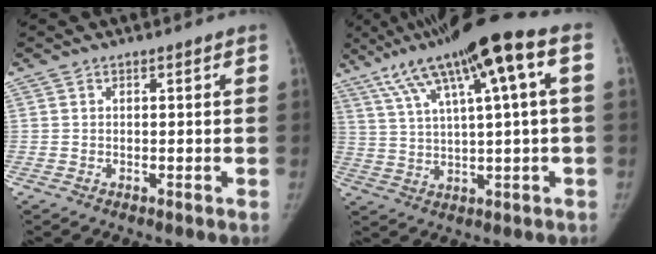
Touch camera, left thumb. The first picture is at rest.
{"total": 17.2, "force": [7.1, 2.6, 15.4], "torque": [-0.267, 0.023, 0.121]}